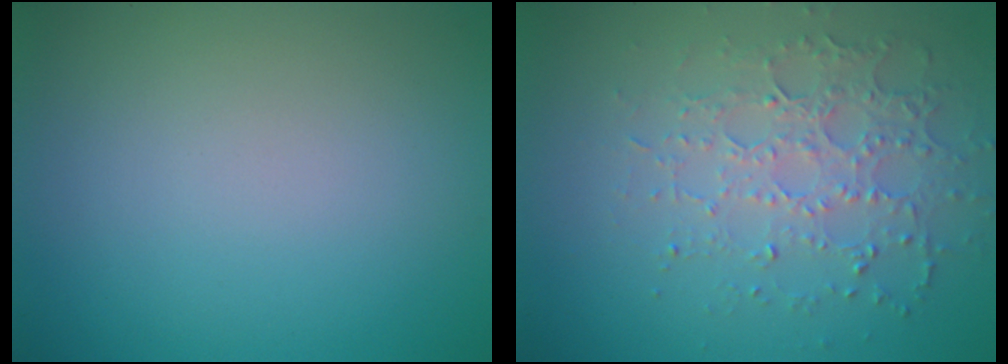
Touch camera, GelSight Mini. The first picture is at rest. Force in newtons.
{"total": 3.4, "press": 3.2, "slide": 1.2}